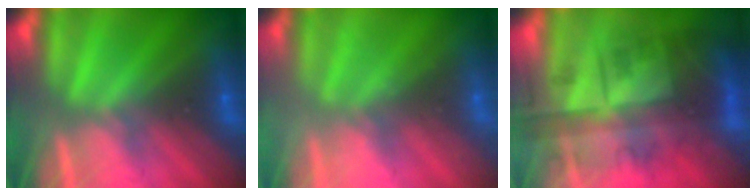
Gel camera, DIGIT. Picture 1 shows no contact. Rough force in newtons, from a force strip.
{"total": 2.1}
{"total": 10.2}